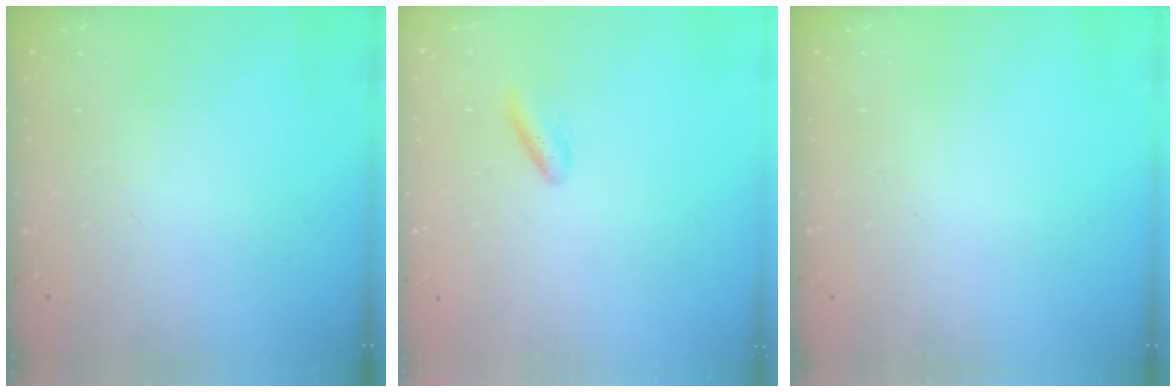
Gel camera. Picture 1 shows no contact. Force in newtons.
{"total": 4.1, "press": 3.8, "slide": 1.4}
{"total": 0.0}